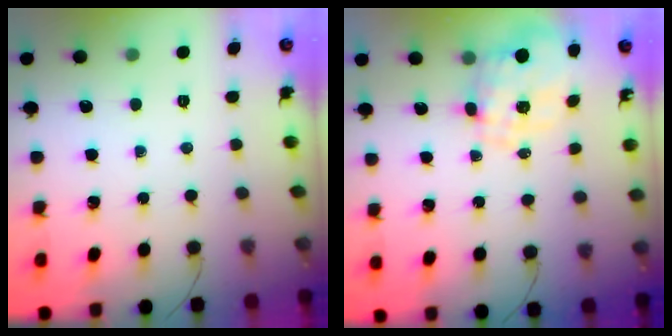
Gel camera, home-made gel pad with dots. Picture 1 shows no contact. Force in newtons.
{"total": 2.2, "press": 1.8, "slide": 1.3}